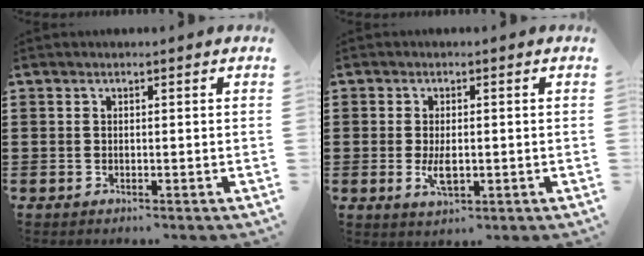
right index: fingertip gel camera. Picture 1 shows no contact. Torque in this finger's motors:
{"motor_torque": [2.14, 0.00, 0.56, 0.04]}